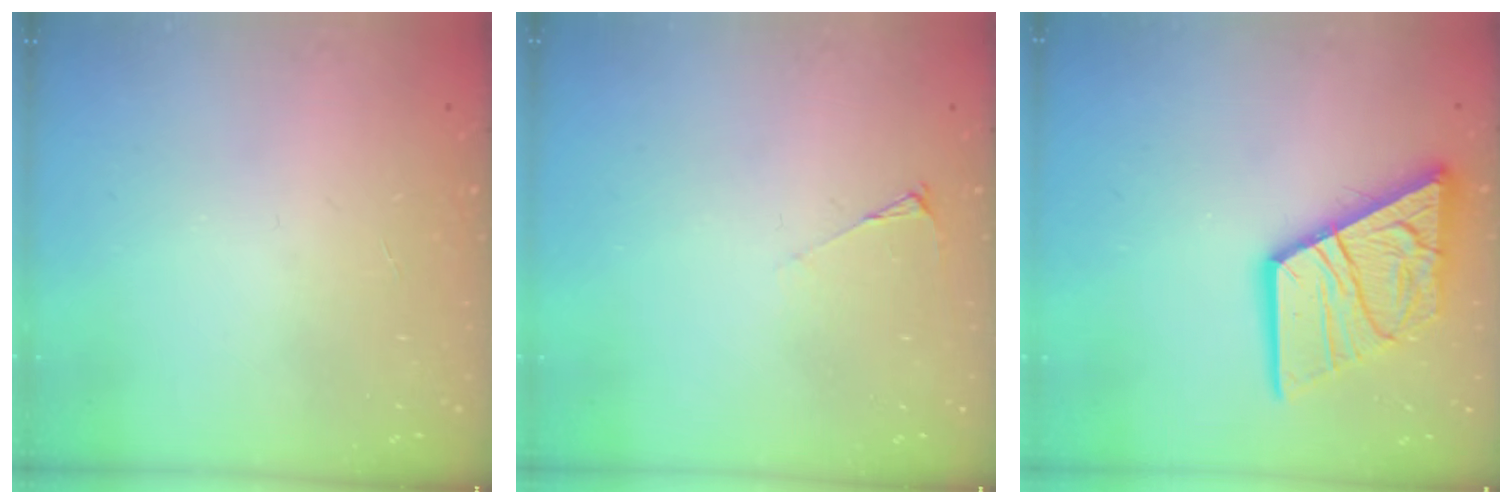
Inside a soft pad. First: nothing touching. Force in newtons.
{"total": 3.6, "press": 3.5, "slide": 0.5}
{"total": 19.0, "press": 18.8, "slide": 2.1}